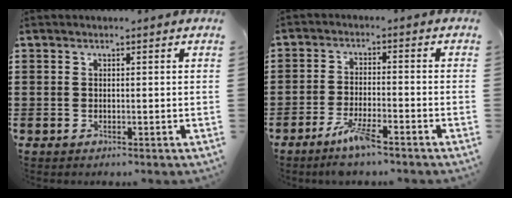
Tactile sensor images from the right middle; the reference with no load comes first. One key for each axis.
{"total": 5.2, "fx": -3.7, "fy": 0.8, "fz": 3.5, "tx": -0.075, "ty": -0.006, "tz": -0.069}